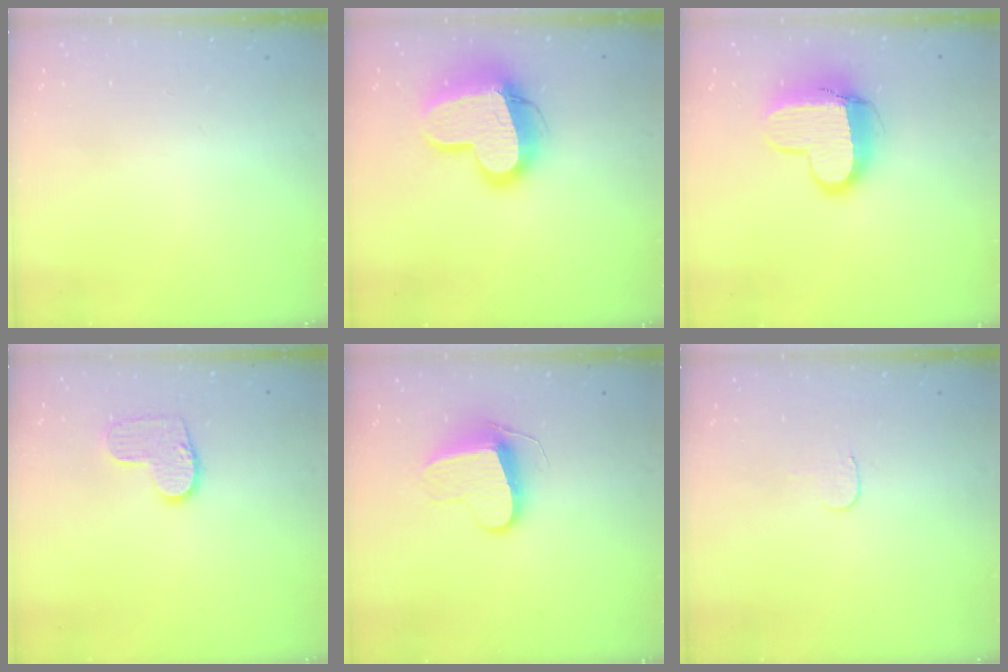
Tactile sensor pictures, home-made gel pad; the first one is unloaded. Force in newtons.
{"total": 16.8, "press": 16.7, "slide": 1.8}
{"total": 12.5, "press": 12.5, "slide": 1.0}
{"total": 9.0, "press": 9.0, "slide": 0.5}
{"total": 9.9, "press": 9.9, "slide": 0.8}
{"total": 3.3, "press": 3.3, "slide": 0.4}